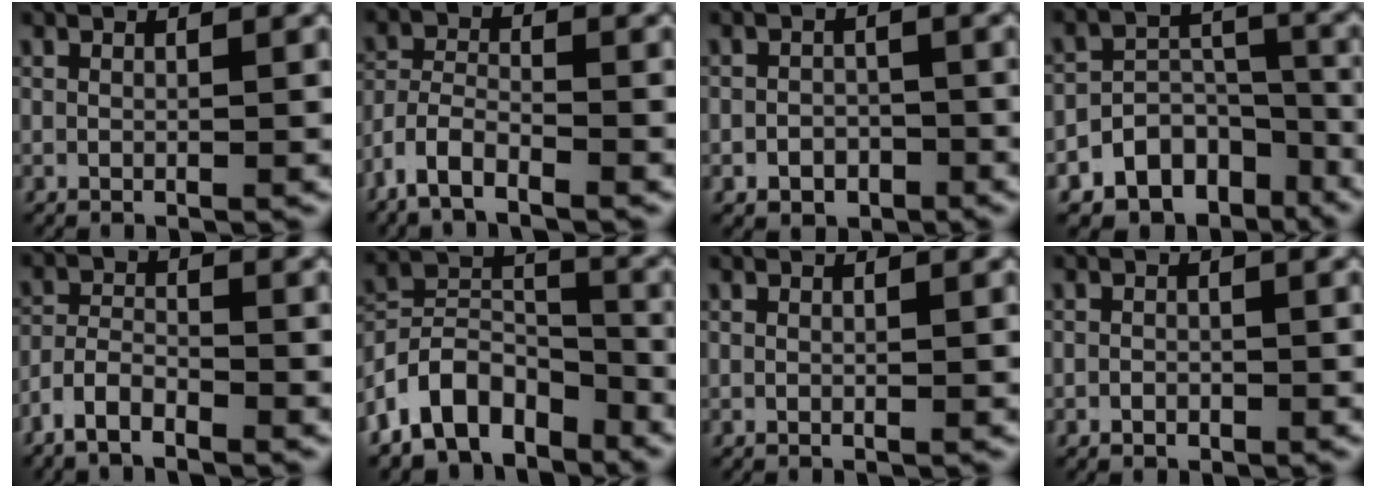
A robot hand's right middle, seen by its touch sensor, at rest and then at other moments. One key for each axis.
{"total": 4.8, "fx": -3.0, "fy": 3.0, "fz": 2.3, "tx": -0.054, "ty": -0.008, "tz": -0.061}
{"total": 3.5, "fx": -2.6, "fy": 2.2, "fz": 0.7, "tx": 0.011, "ty": -0.006, "tz": -0.043}
{"total": 13.5, "fx": -9.4, "fy": 8.7, "fz": 4.4, "tx": -0.052, "ty": -0.019, "tz": -0.156}
{"total": 3.7, "fx": -2.7, "fy": 2.0, "fz": 1.7, "tx": -0.029, "ty": -0.001, "tz": -0.058}
{"total": 11.2, "fx": -5.8, "fy": 7.6, "fz": 5.9, "tx": -0.094, "ty": -0.030, "tz": -0.093}
{"total": 0.0}
{"total": 0.8, "fx": -0.6, "fy": 0.4, "fz": 0.2, "tx": 0.004, "ty": -0.001, "tz": -0.009}